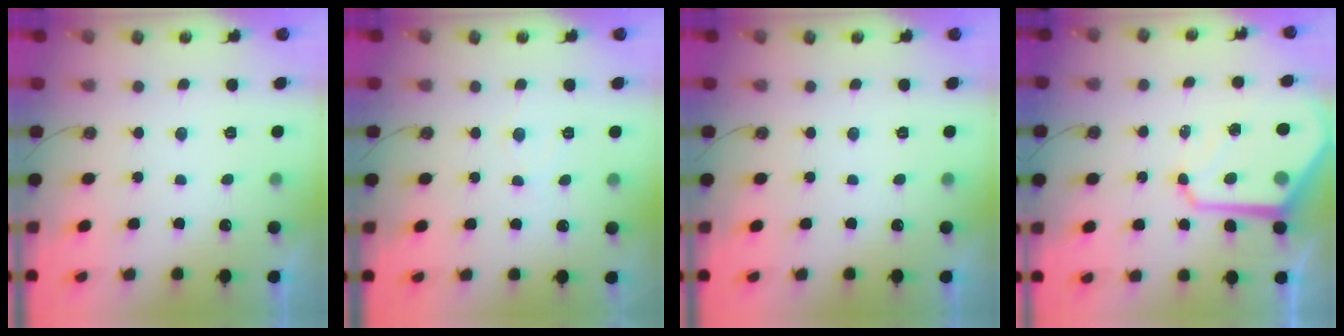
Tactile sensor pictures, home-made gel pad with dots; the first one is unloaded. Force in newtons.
{"total": 5.3, "press": 5.2, "slide": 0.8}
{"total": 0.0}
{"total": 11.9, "press": 11.8, "slide": 1.1}